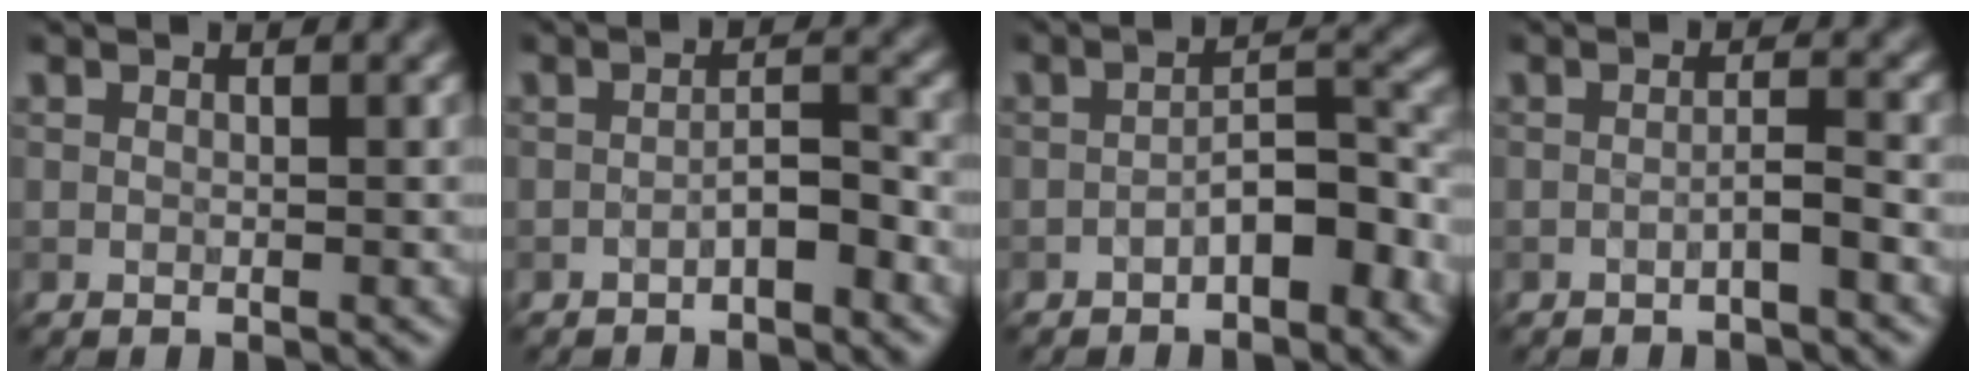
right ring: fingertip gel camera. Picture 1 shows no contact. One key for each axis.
{"total": 2.0, "fx": -1.2, "fy": 0.5, "fz": 1.6, "tx": -0.027, "ty": 0.008, "tz": -0.022}
{"total": 3.8, "fx": -2.0, "fy": 1.4, "fz": 2.9, "tx": -0.043, "ty": 0.016, "tz": -0.035}
{"total": 1.5, "fx": -0.8, "fy": 0.1, "fz": 1.2, "tx": -0.020, "ty": 0.004, "tz": -0.017}